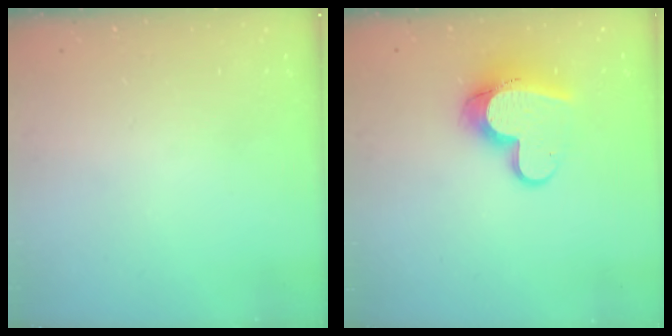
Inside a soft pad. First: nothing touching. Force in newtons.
{"total": 12.6, "press": 12.6, "slide": 1.2}